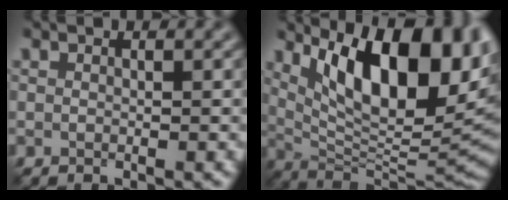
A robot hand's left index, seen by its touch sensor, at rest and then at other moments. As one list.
[{"total": 15.0, "force": [5.2, 6.1, 12.7], "torque": [-0.159, -0.001, 0.089]}]